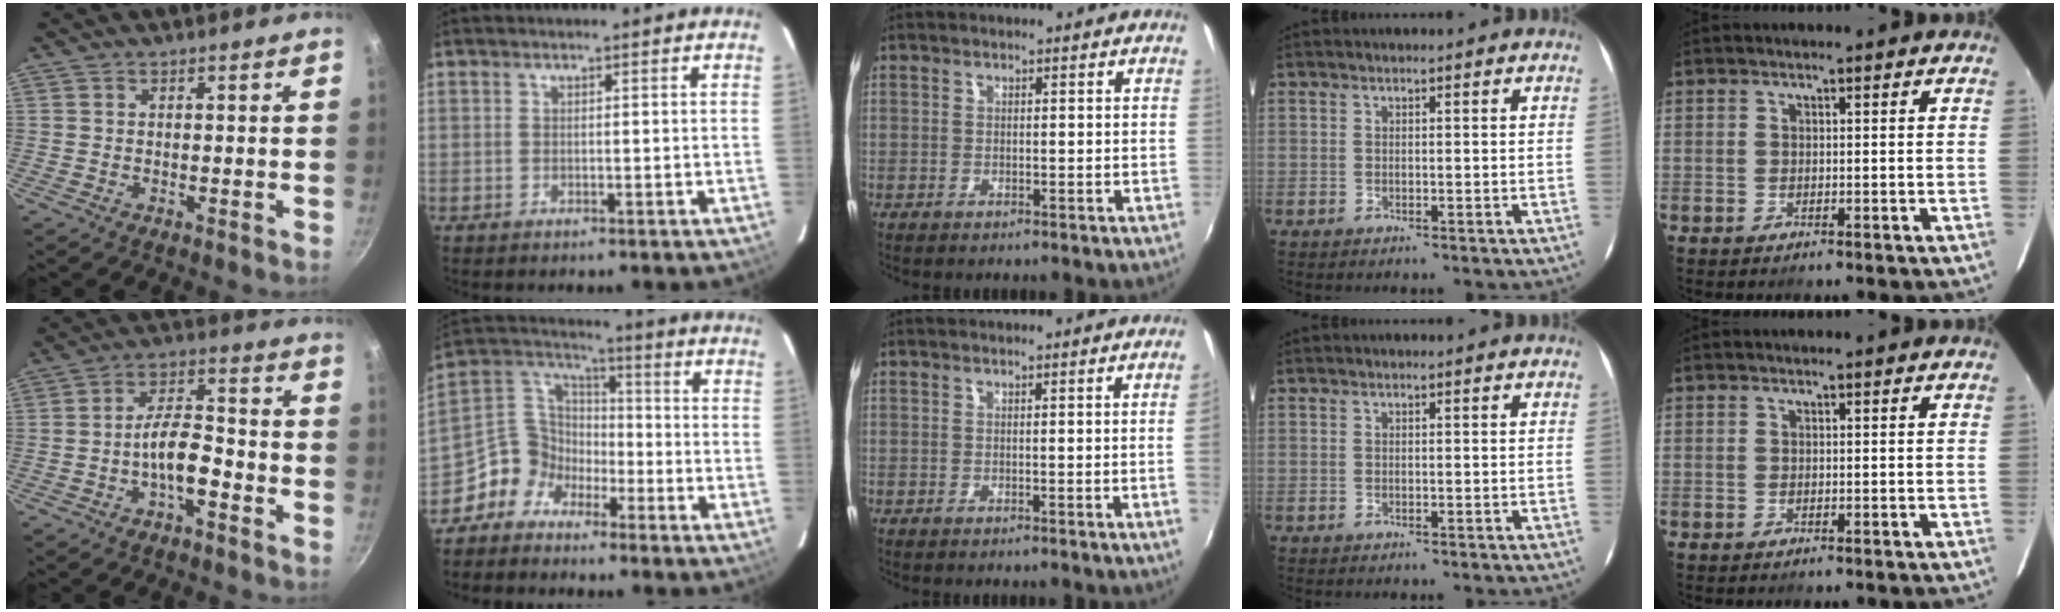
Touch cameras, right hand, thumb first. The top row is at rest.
{"thumb": {"total": 7.4, "force": [-3.3, 2.9, 6.0], "torque": [-0.092, 0.041, -0.058]}, "index": {"total": 8.1, "force": [-5.4, 5.9, 1.4], "torque": [-0.042, 0.044, -0.126]}, "middle": {"total": 1.6, "force": [0.0, -1.0, 1.3], "torque": [-0.011, -0.012, 0.002]}}